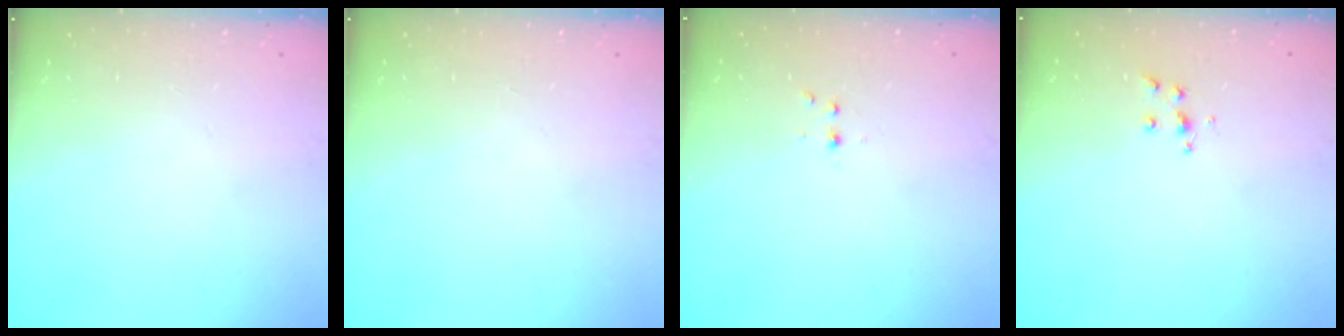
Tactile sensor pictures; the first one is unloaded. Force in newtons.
{"total": 0.0}
{"total": 3.0, "press": 2.6, "slide": 1.5}
{"total": 6.1, "press": 6.1, "slide": 0.5}